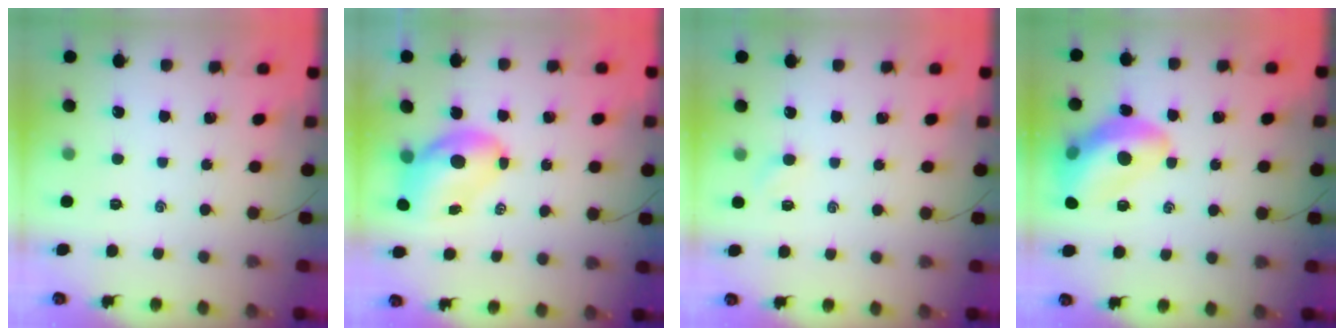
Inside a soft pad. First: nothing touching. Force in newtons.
{"total": 7.9, "press": 7.7, "slide": 1.7}
{"total": 2.6, "press": 2.5, "slide": 0.8}
{"total": 15.1, "press": 14.8, "slide": 2.9}